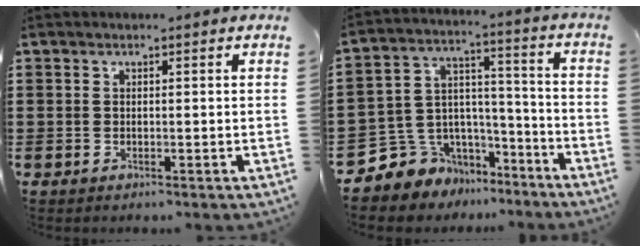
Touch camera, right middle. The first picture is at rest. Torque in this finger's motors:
{"motor_torque": [2.14, 0.00, 0.12, 0.01]}